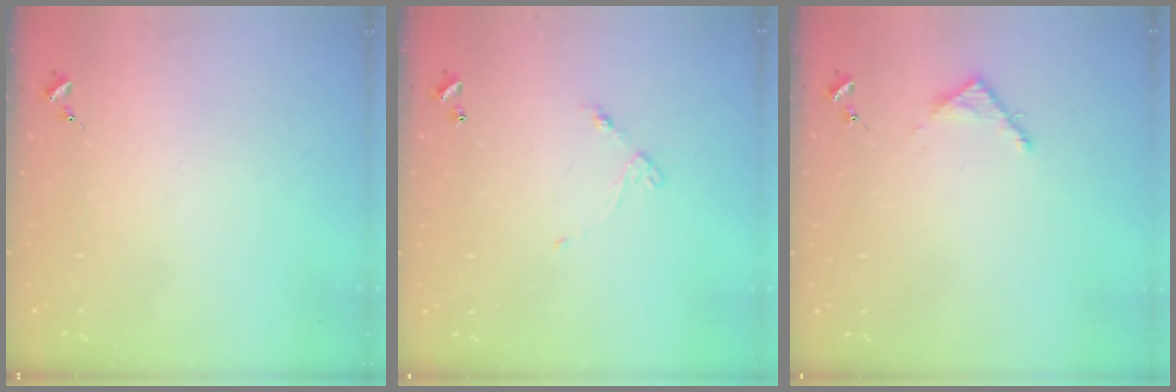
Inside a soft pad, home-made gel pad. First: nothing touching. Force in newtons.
{"total": 4.5, "press": 4.5, "slide": 0.3}
{"total": 3.5, "press": 3.5, "slide": 0.3}